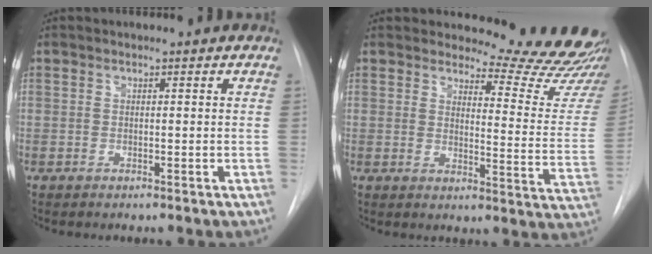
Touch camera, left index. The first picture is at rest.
{"total": 15.2, "force": [14.9, 0.7, 2.4], "torque": [-0.014, -0.129, 0.154]}